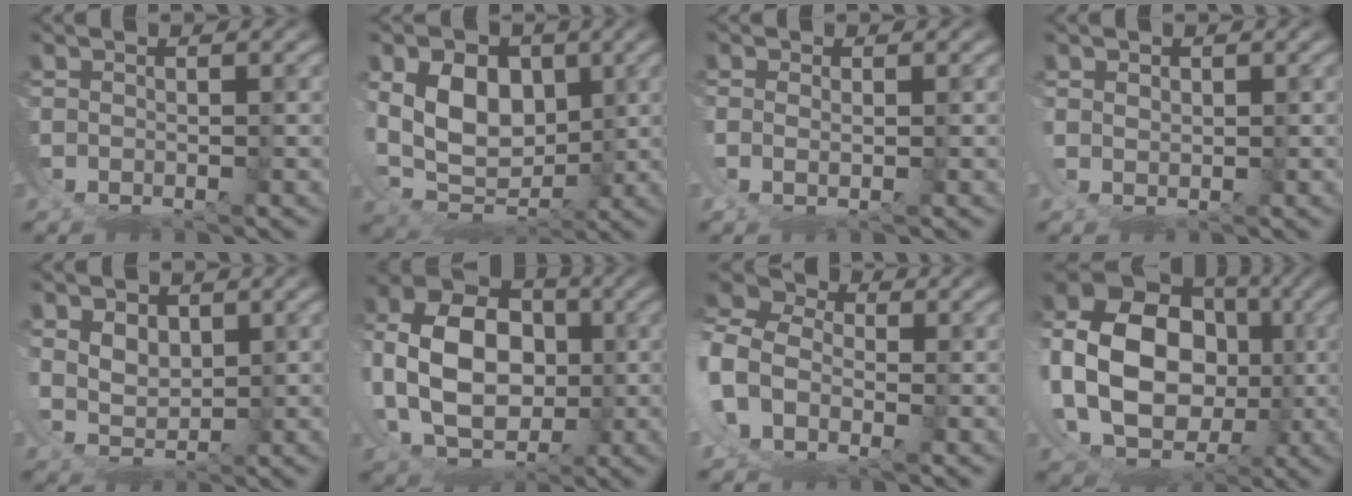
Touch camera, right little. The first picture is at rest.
{"total": 7.2, "force": [2.4, 5.5, 4.0], "torque": [-0.098, -0.020, 0.047]}
{"total": 1.6, "force": [1.1, -1.0, 0.6], "torque": [-0.011, 0.000, 0.021]}
{"total": 1.8, "force": [1.4, -0.9, -0.8], "torque": [0.009, -0.011, 0.030]}
{"total": 3.2, "force": [2.9, 1.3, 0.6], "torque": [-0.025, -0.003, 0.048]}
{"total": 9.9, "force": [3.0, 7.5, 5.6], "torque": [-0.132, -0.017, 0.056]}
{"total": 10.3, "force": [1.1, 9.1, 4.7], "torque": [-0.119, -0.001, -0.001]}
{"total": 15.2, "force": [2.7, 12.6, 8.2], "torque": [-0.198, -0.023, 0.049]}